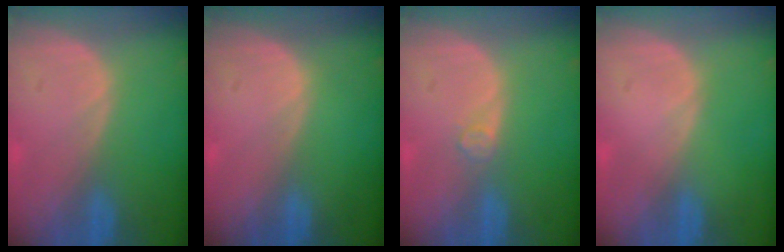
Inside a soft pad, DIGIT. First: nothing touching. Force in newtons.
{"total": 0.0}
{"total": 1.5, "press": 1.5, "slide": 0.2}
{"total": 0.0}